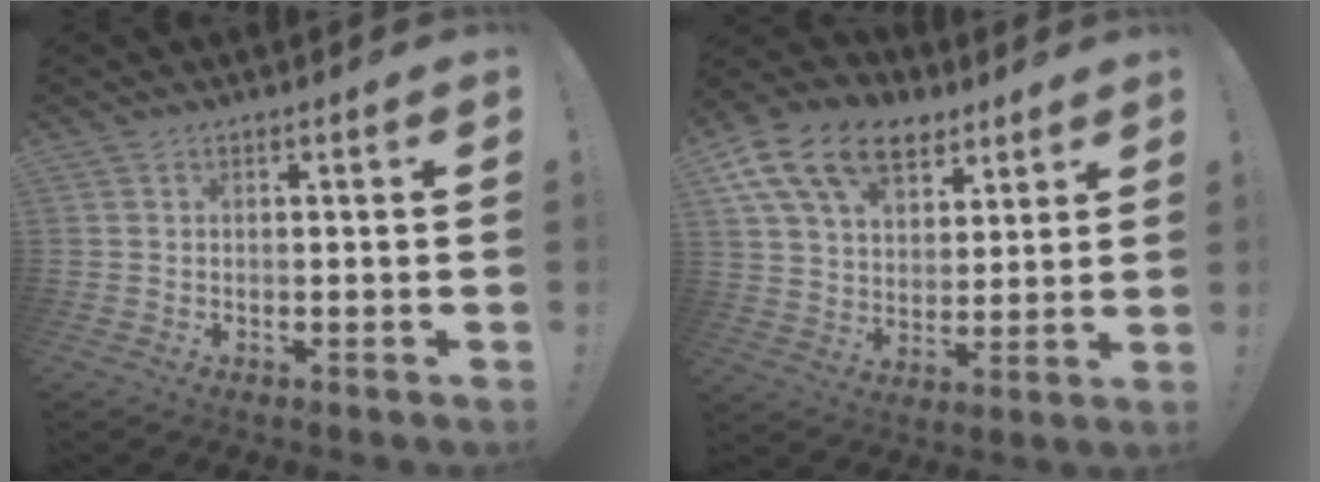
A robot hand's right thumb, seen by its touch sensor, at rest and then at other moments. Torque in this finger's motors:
{"motor_torque": [1.26, 1.36, 0.62, -0.09, 0.42]}